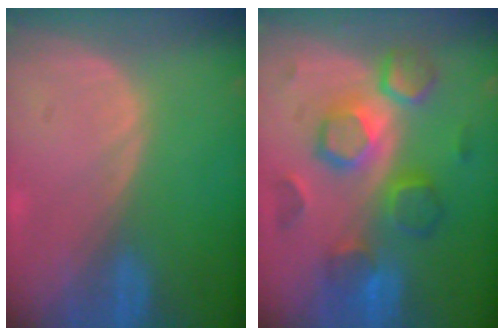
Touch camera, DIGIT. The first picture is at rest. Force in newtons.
{"total": 9.5, "press": 9.5, "slide": 0.4}